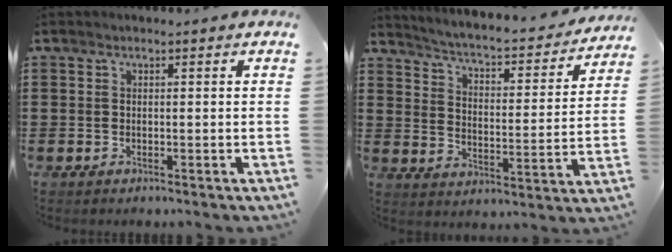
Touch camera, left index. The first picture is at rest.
{"total": 3.3, "force": [3.0, -0.2, 1.3], "torque": [-0.045, -0.033, 0.039]}